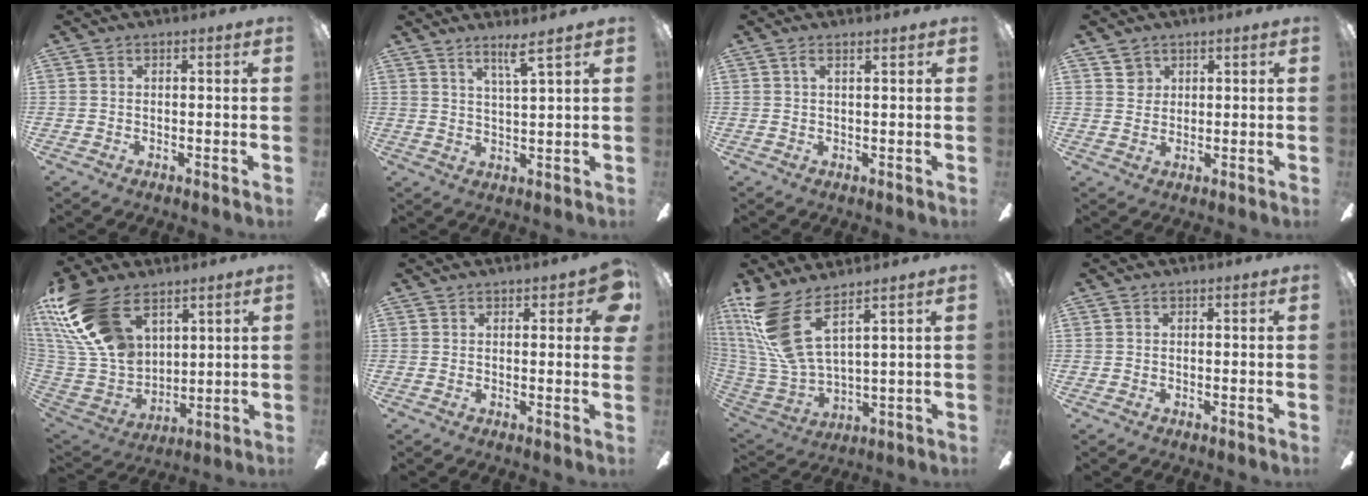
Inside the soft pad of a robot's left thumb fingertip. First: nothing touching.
{"total": 5.3, "force": [4.0, -0.5, 3.3], "torque": [-0.068, -0.018, 0.066]}
{"total": 1.8, "force": [1.1, 0.1, 1.4], "torque": [-0.031, 0.001, 0.019]}
{"total": 2.7, "force": [1.8, 2.0, 0.3], "torque": [0.005, -0.004, 0.032]}
{"total": 22.8, "force": [11.9, 13.6, 13.9], "torque": [-0.317, -0.050, 0.219]}
{"total": 5.9, "force": [2.4, 2.2, 5.0], "torque": [-0.046, -0.012, 0.034]}
{"total": 15.6, "force": [8.4, 5.0, 12.2], "torque": [-0.278, -0.051, 0.143]}
{"total": 0.0}